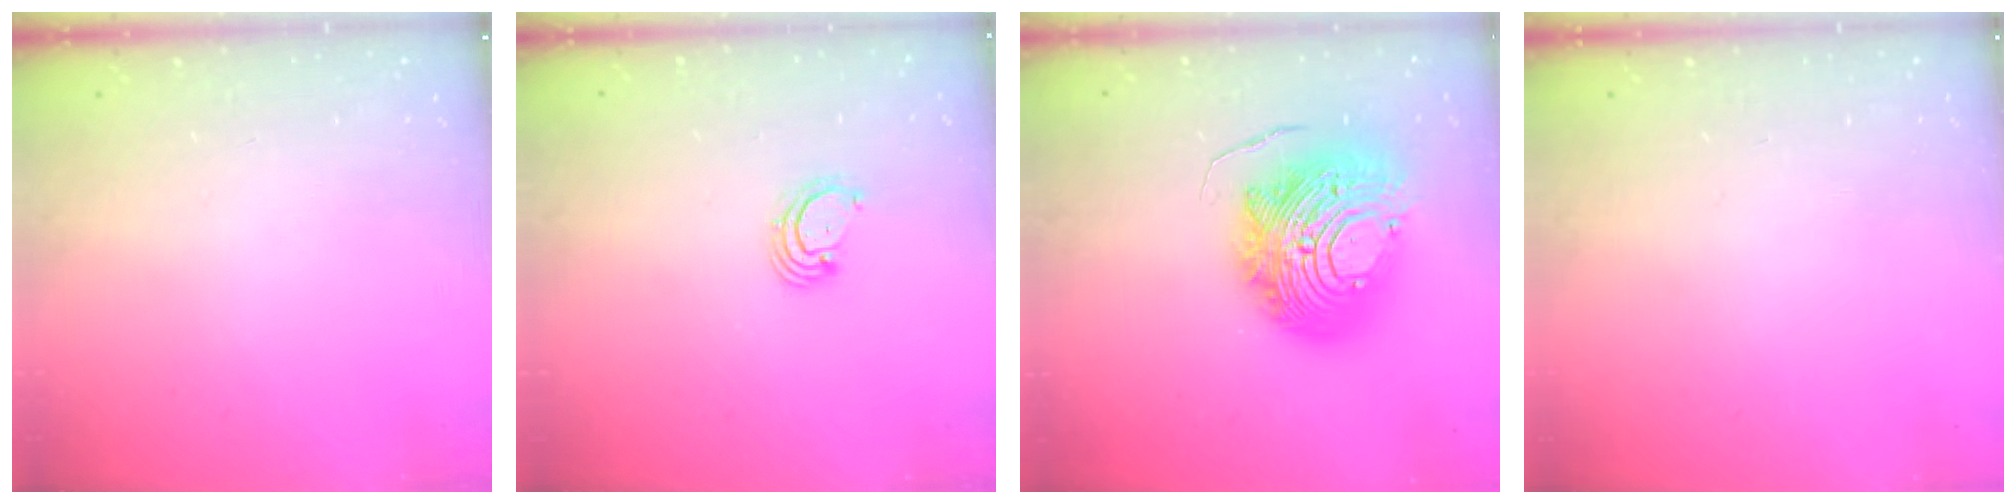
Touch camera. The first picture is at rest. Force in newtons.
{"total": 2.7, "press": 2.7, "slide": 0.3}
{"total": 20.1, "press": 20.0, "slide": 2.0}
{"total": 0.0}